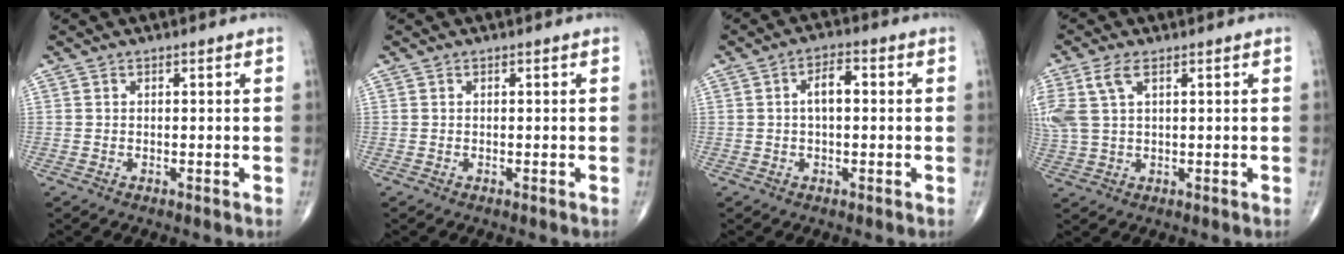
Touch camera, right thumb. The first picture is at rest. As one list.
[{"total": 0.0}, {"total": 4.5, "force": [0.4, 2.2, 3.9], "torque": [-0.065, 0.012, 0.001]}, {"total": 7.9, "force": [2.9, 4.0, 6.2], "torque": [-0.167, 0.013, 0.064]}]